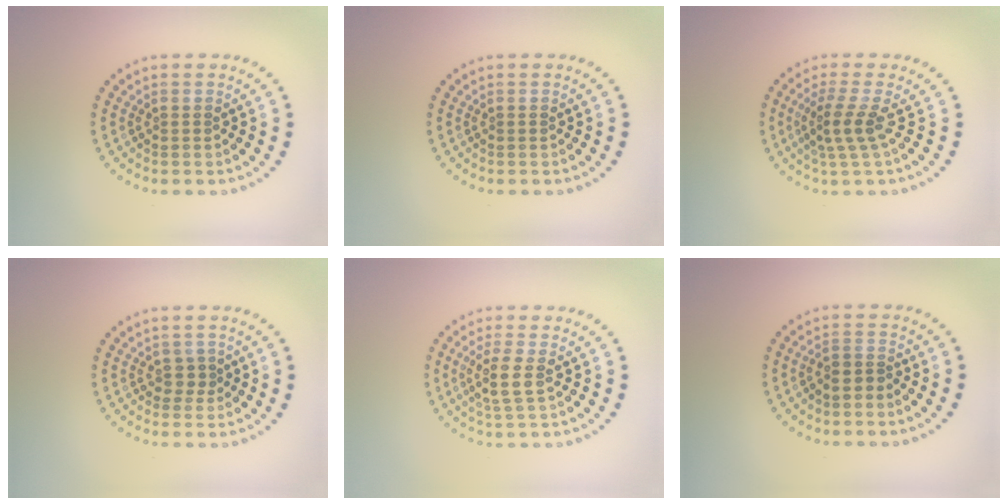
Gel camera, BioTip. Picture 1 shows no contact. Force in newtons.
{"total": 0.0}
{"total": 2.5, "press": 1.9, "slide": 1.7}
{"total": 1.0, "press": 0.8, "slide": 0.6}
{"total": 2.4, "press": 2.1, "slide": 1.2}
{"total": 1.5, "press": 1.3, "slide": 0.7}